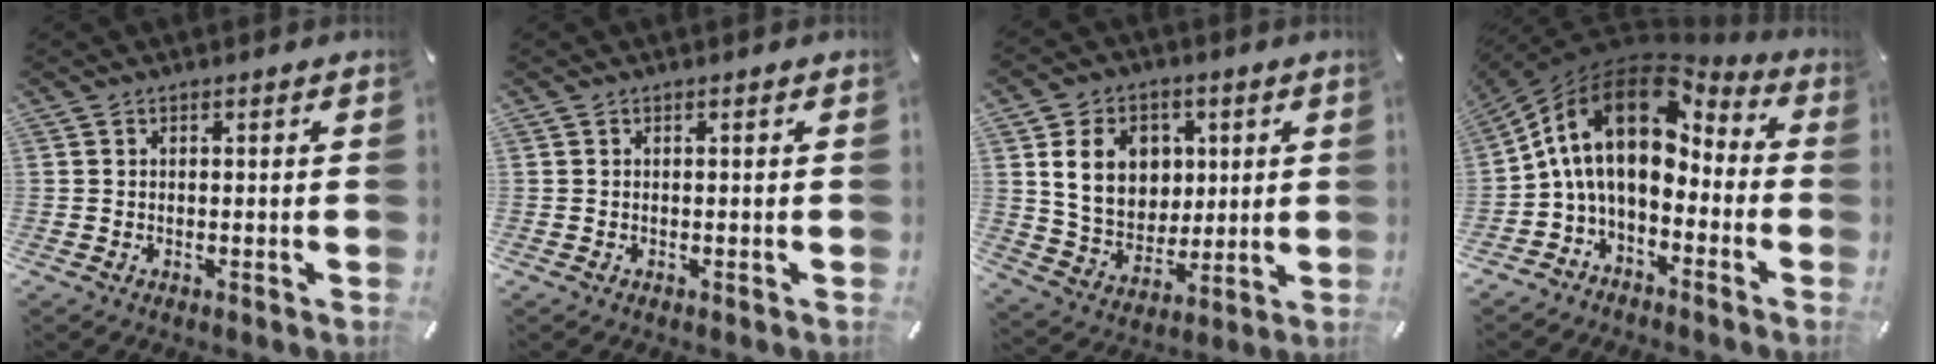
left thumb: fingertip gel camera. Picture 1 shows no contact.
{"total": 0.0}
{"total": 13.3, "force": [3.4, 11.3, 6.2], "torque": [-0.108, 0.001, 0.070]}
{"total": 16.4, "force": [1.4, 10.4, 12.6], "torque": [-0.262, -0.008, 0.017]}